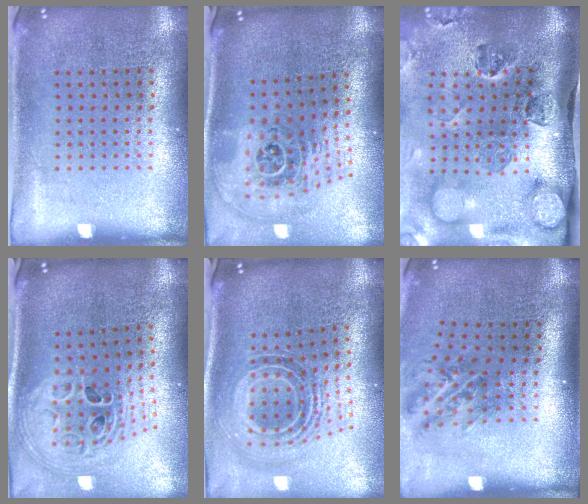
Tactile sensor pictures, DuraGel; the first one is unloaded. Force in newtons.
{"total": 2.2, "press": 1.6, "slide": 1.5}
{"total": 4.8, "press": 3.4, "slide": 3.4}
{"total": 2.4, "press": 1.7, "slide": 1.7}
{"total": 1.7, "press": 1.3, "slide": 1.1}
{"total": 1.3, "press": 1.1, "slide": 0.7}